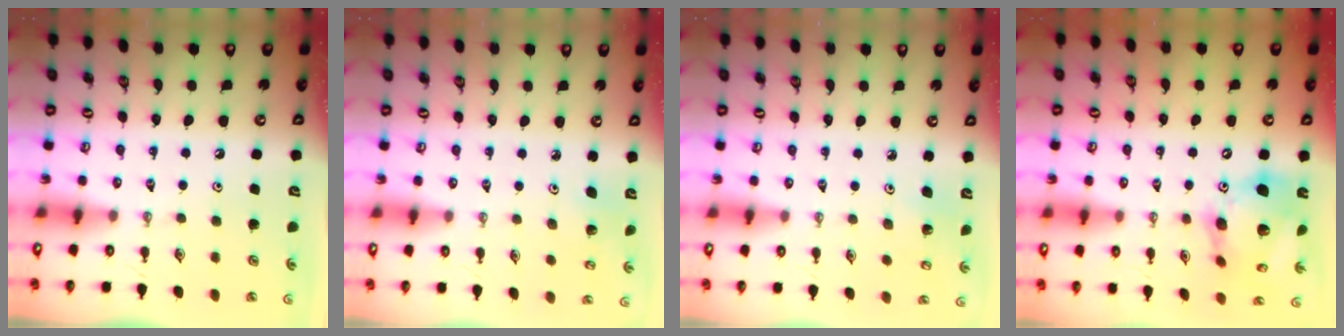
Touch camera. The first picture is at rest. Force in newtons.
{"total": 3.0, "press": 2.9, "slide": 0.4}
{"total": 3.0, "press": 2.9, "slide": 0.5}
{"total": 18.8, "press": 18.6, "slide": 3.2}